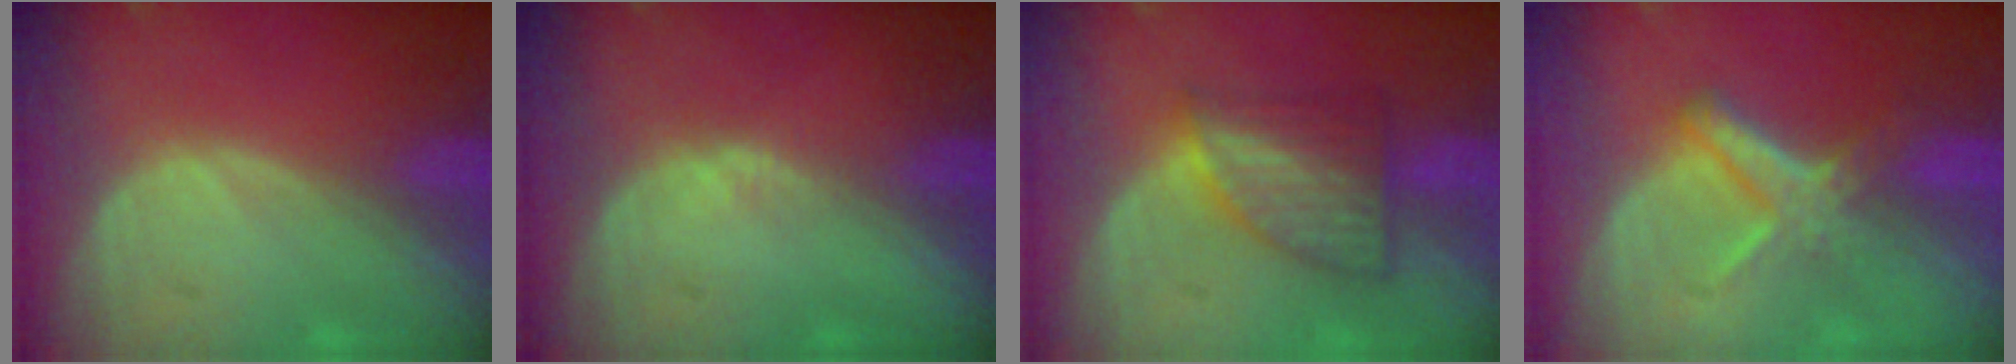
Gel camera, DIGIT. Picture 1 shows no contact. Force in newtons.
{"total": 1.0, "press": 0.7, "slide": 0.6}
{"total": 6.6, "press": 6.3, "slide": 2.0}
{"total": 5.6, "press": 5.1, "slide": 2.3}